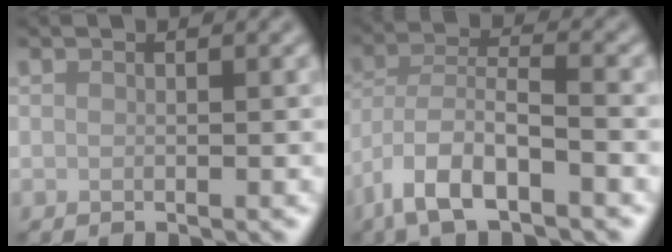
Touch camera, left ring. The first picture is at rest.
{"total": 7.1, "force": [-4.5, 2.3, 5.0], "torque": [-0.090, 0.003, -0.094]}